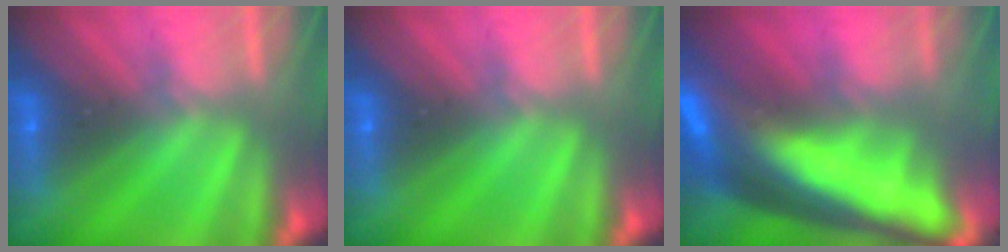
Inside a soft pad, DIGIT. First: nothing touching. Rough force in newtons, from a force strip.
{"total": 0.0}
{"total": 6.8}